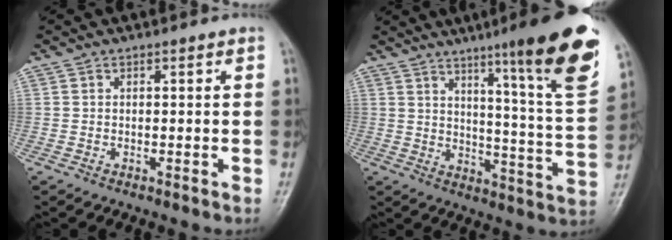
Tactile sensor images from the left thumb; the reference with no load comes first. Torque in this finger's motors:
{"motor_torque": [1.24, -0.08, 1.42, -1.35, 0.34]}